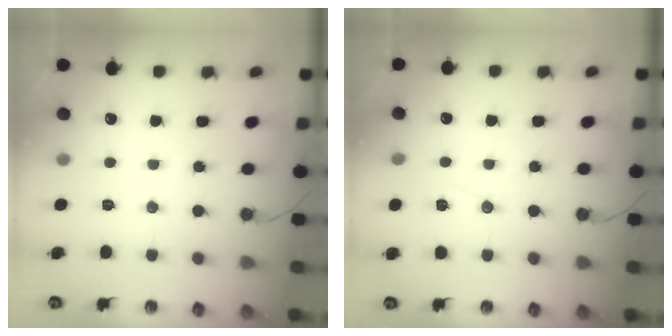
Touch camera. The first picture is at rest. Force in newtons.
{"total": 7.6, "press": 6.3, "slide": 4.3}